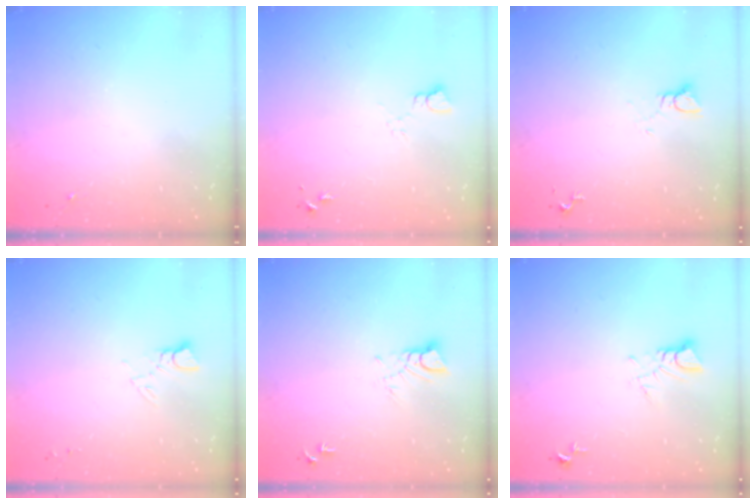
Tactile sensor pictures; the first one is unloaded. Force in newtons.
{"total": 3.7, "press": 3.7, "slide": 0.4}
{"total": 2.8, "press": 2.8, "slide": 0.1}
{"total": 4.1, "press": 4.1, "slide": 0.4}
{"total": 4.3, "press": 4.3, "slide": 0.4}
{"total": 3.8, "press": 3.7, "slide": 0.2}